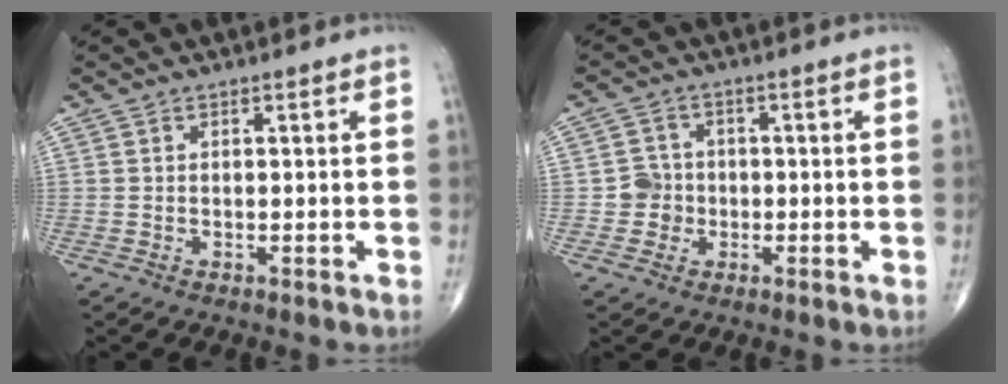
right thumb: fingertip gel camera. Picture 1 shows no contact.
{"total": 3.9, "force": [-0.9, 3.7, 0.5], "torque": [0.016, 0.011, -0.022]}